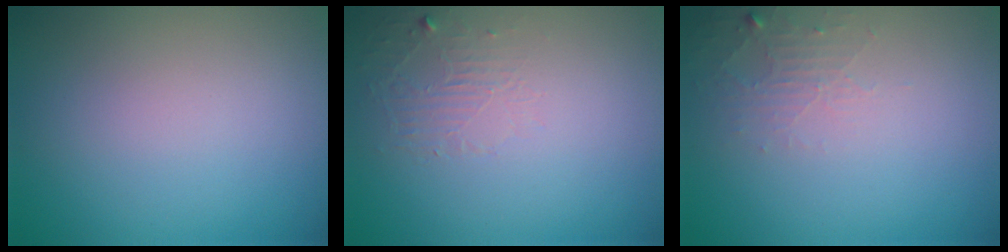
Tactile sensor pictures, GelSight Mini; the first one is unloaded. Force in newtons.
{"total": 1.4, "press": 0.1, "slide": 1.4}
{"total": 1.7, "press": 1.7, "slide": 0.3}